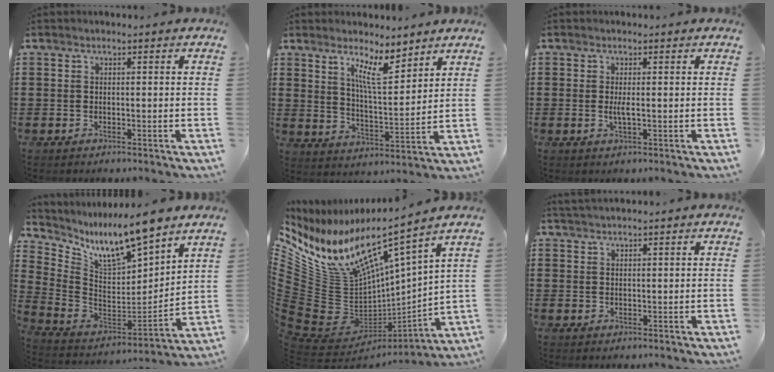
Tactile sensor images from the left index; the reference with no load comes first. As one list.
[{"total": 8.0, "force": [6.0, 1.9, 4.9], "torque": [-0.095, -0.024, 0.104]}, {"total": 1.8, "force": [0.0, 0.2, 1.8], "torque": [-0.035, -0.004, 0.000]}, {"total": 9.9, "force": [8.4, 1.9, 4.8], "torque": [-0.119, -0.059, 0.147]}, {"total": 11.2, "force": [6.3, 6.1, 7.1], "torque": [-0.184, -0.068, 0.102]}, {"total": 1.2, "force": [1.2, 0.0, 0.3], "torque": [-0.008, 0.000, 0.023]}]